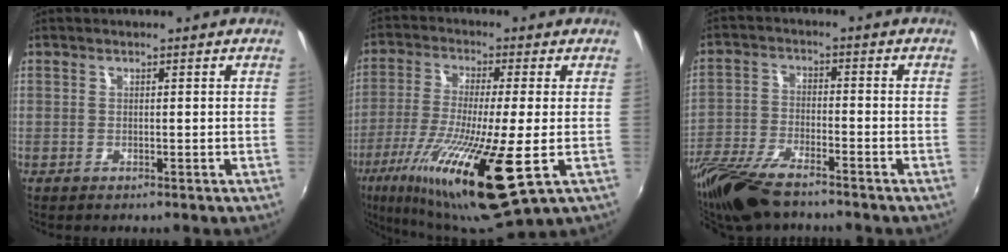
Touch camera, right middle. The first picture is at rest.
{"total": 20.2, "force": [-7.8, 3.1, 18.3], "torque": [-0.371, -0.058, -0.143]}
{"total": 13.6, "force": [-10.7, 3.7, 7.4], "torque": [-0.175, -0.027, -0.209]}